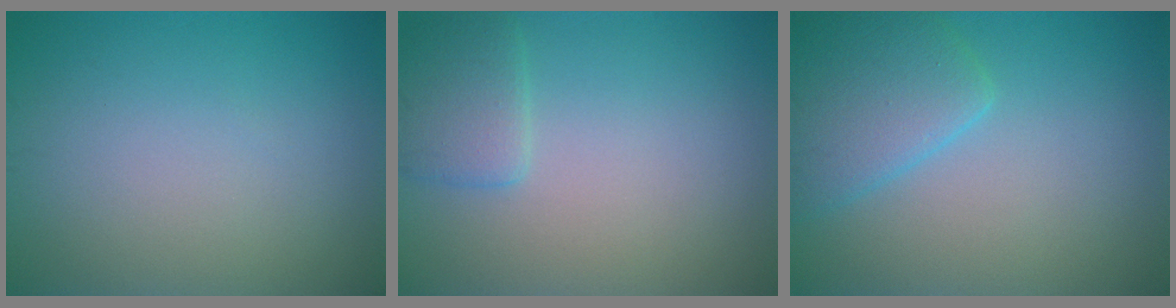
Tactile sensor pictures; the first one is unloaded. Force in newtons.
{"total": 2.4, "press": 2.3, "slide": 0.2}
{"total": 4.7, "press": 4.7, "slide": 0.2}